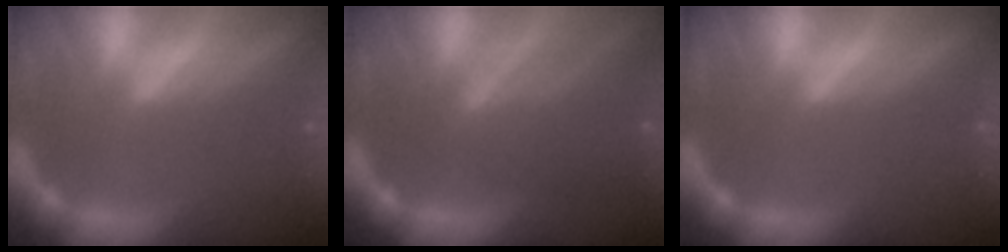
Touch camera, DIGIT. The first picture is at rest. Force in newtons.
{"total": 6.6}
{"total": 0.0}